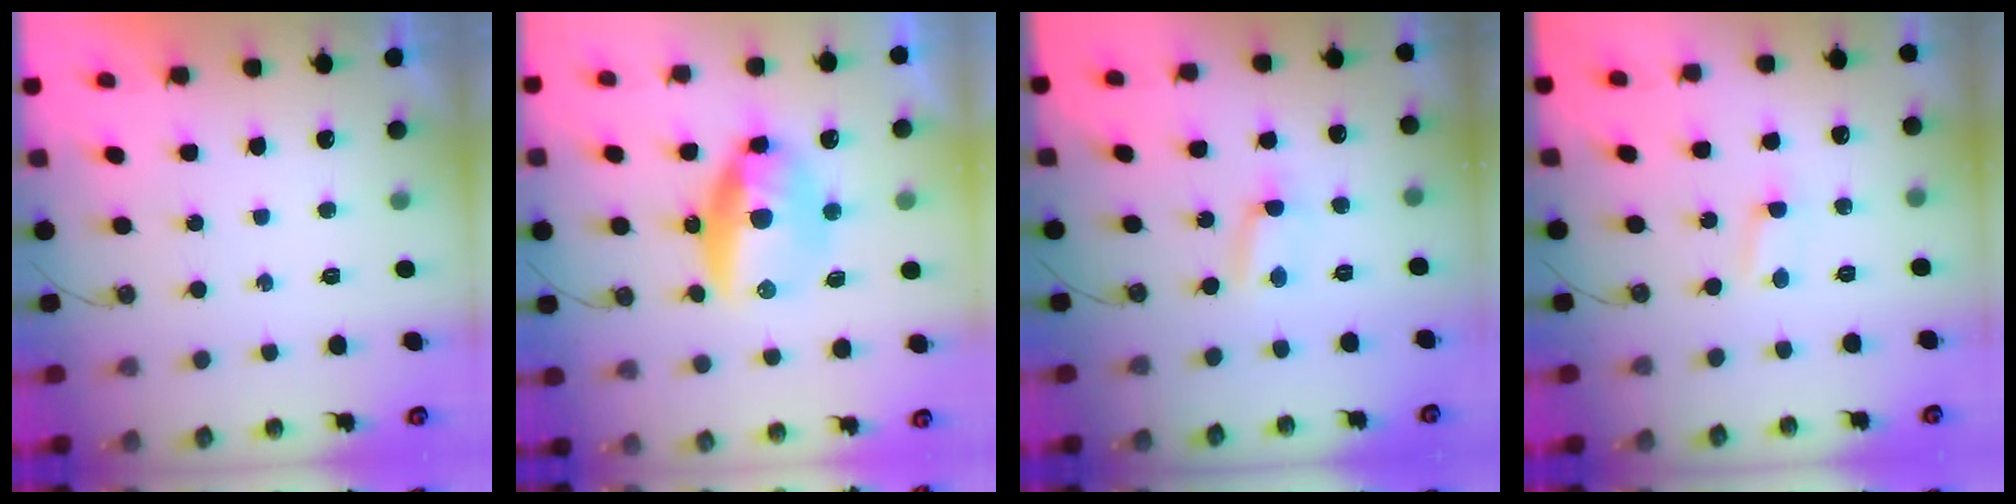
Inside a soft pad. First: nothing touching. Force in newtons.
{"total": 16.8, "press": 14.7, "slide": 8.2}
{"total": 1.2, "press": 1.1, "slide": 0.6}
{"total": 1.3, "press": 1.3, "slide": 0.2}